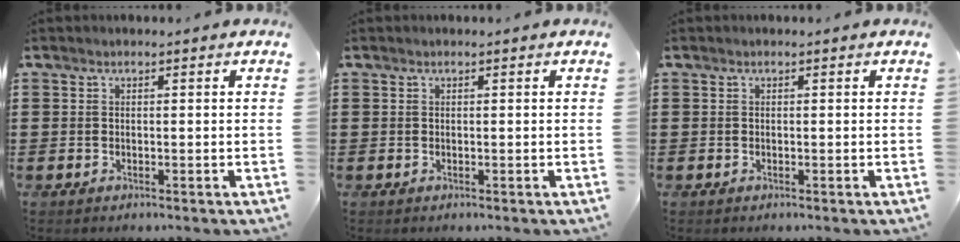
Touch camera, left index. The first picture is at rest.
{"total": 0.0}
{"total": 0.0}